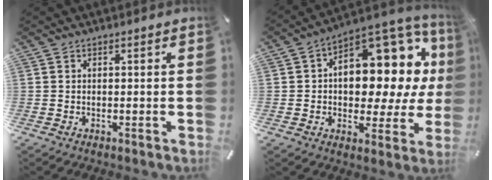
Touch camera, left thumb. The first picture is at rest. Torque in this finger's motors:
{"motor_torque": [2.52, 2.49, 0.66, -0.25, 0.19]}